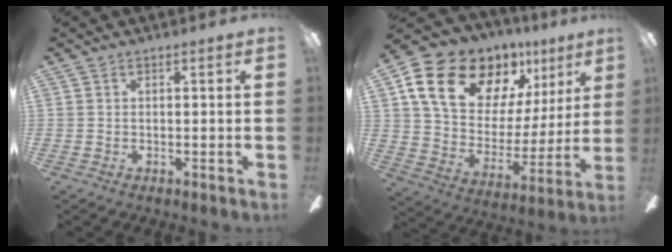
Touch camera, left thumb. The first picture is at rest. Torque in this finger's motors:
{"motor_torque": [0.59, 0.64, 1.33, -1.44, 0.36]}